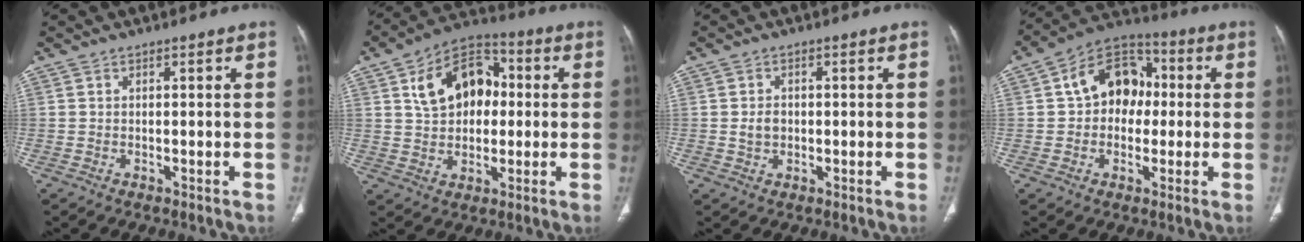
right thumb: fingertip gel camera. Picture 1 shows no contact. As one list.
[{"total": 14.6, "force": [2.7, 10.2, 10.0], "torque": [-0.127, 0.020, 0.038]}, {"total": 2.6, "force": [-0.1, 2.1, 1.5], "torque": [-0.022, 0.005, 0.000]}, {"total": 13.3, "force": [1.2, 9.9, 8.8], "torque": [-0.097, 0.032, 0.008]}]